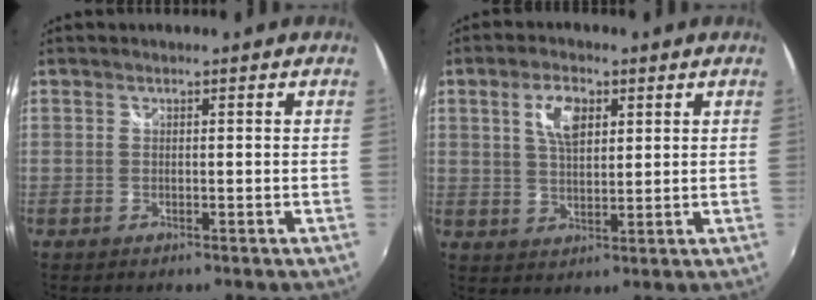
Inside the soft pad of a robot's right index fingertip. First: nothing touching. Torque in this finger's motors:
{"motor_torque": [0.15, 0.01, 0.25, 0.09]}